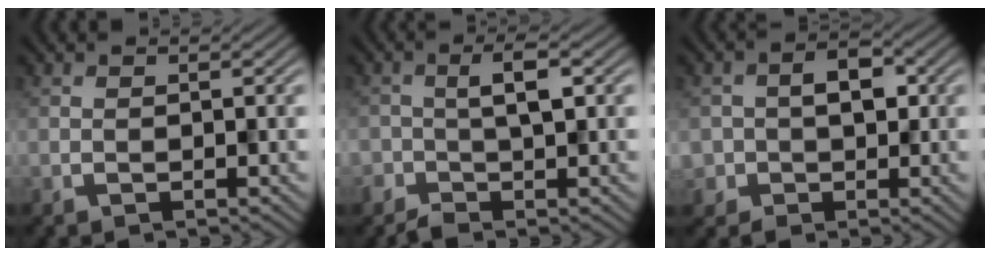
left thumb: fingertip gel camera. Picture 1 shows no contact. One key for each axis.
{"total": 3.0, "fx": -1.2, "fy": 1.3, "fz": 2.4, "tx": -0.043, "ty": 0.007, "tz": -0.029}
{"total": 3.6, "fx": -0.2, "fy": 3.2, "fz": 1.6, "tx": -0.019, "ty": 0.003, "tz": -0.008}